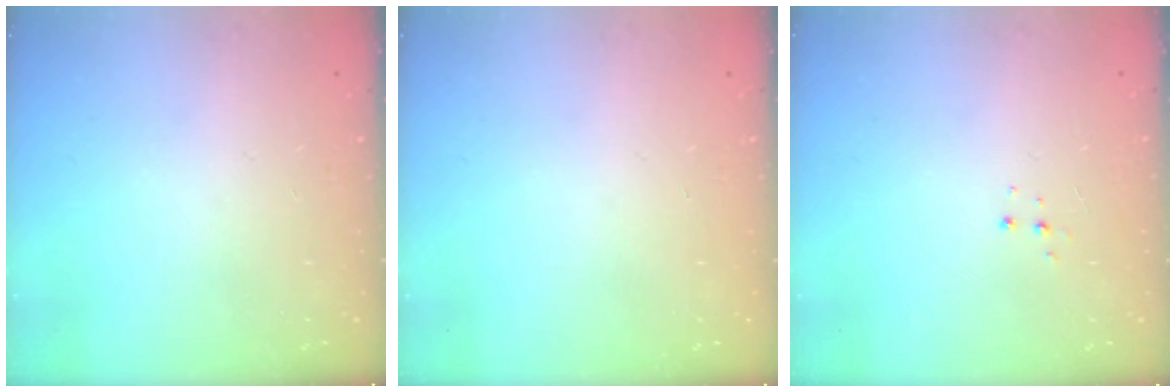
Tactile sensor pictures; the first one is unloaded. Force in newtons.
{"total": 0.0}
{"total": 5.2, "press": 5.2, "slide": 0.3}